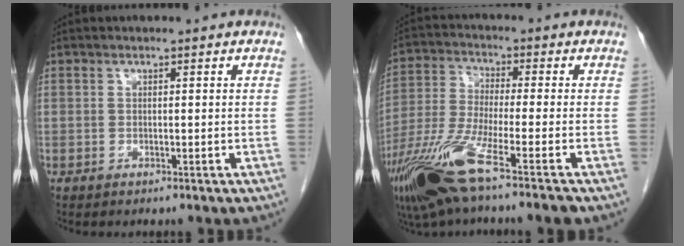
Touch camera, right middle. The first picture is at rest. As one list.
[{"total": 13.8, "force": [-8.6, -0.4, 10.8], "torque": [-0.233, -0.040, -0.166]}]